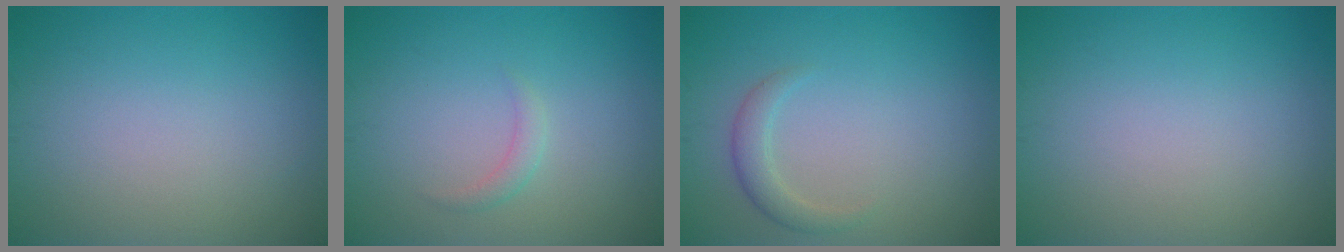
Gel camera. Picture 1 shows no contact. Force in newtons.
{"total": 1.1, "press": 1.1, "slide": 0.1}
{"total": 1.8, "press": 1.8, "slide": 0.1}
{"total": 0.0}